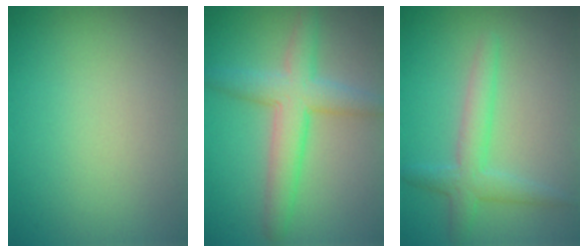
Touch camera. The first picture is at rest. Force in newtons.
{"total": 4.7, "press": 4.7, "slide": 0.3}
{"total": 3.0, "press": 3.0, "slide": 0.0}